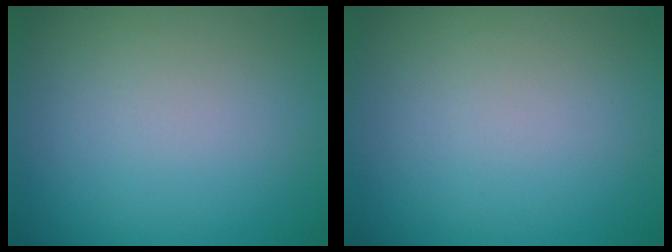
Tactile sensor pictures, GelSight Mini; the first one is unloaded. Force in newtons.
{"total": 0.0}